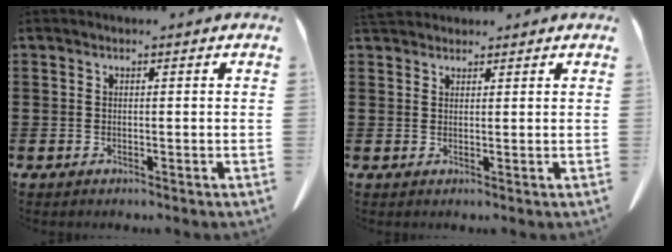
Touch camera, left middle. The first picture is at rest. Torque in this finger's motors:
{"motor_torque": [0.31, 0.16, 0.08, 0.06]}